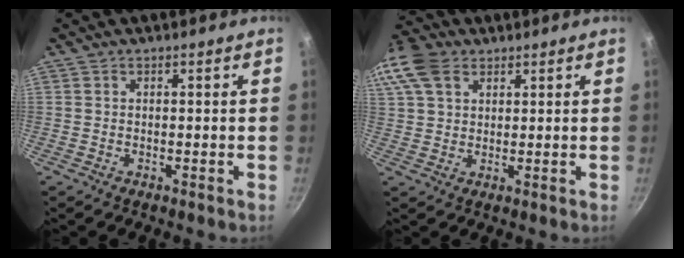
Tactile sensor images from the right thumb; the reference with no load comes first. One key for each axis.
{"total": 12.4, "fx": 5.7, "fy": 8.6, "fz": 6.9, "tx": -0.154, "ty": 0.022, "tz": 0.104}